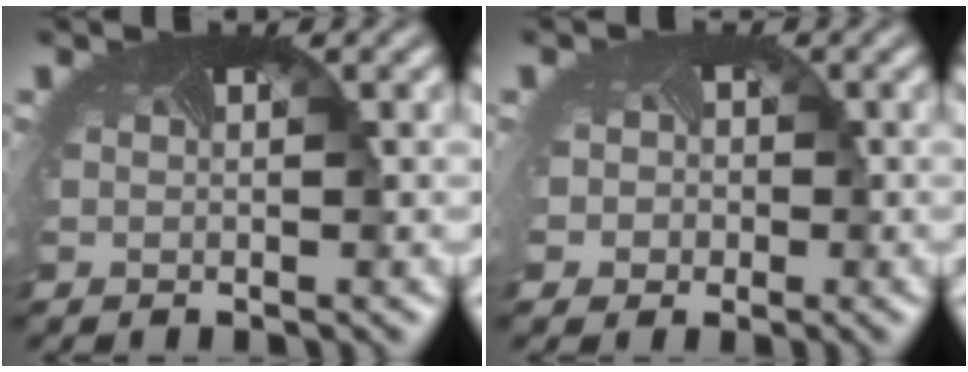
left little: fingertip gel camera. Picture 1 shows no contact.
{"total": 3.2, "force": [-0.7, 3.0, 1.0], "torque": [-0.013, -0.002, -0.024]}